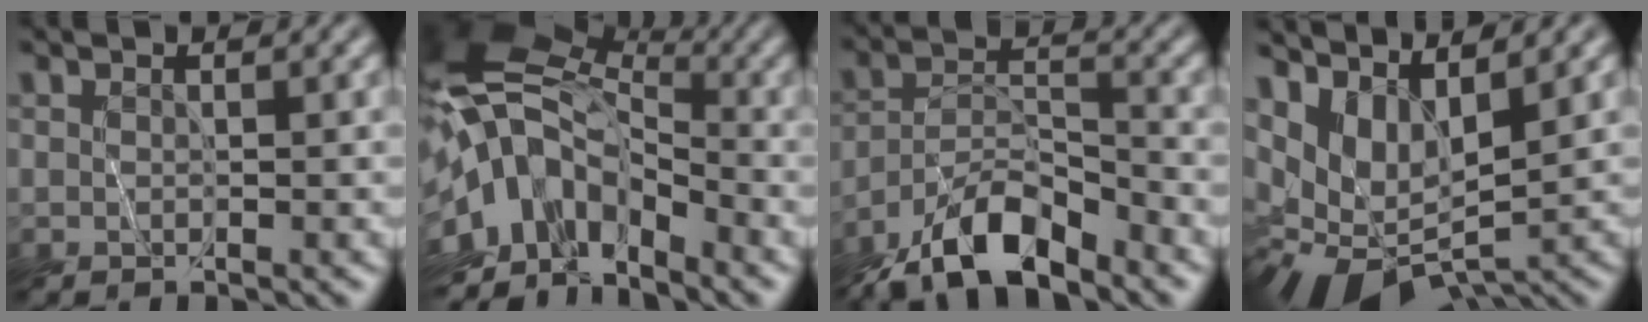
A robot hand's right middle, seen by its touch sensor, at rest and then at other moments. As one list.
[{"total": 11.7, "force": [-3.8, 7.4, 8.2], "torque": [-0.154, 0.001, -0.077]}, {"total": 8.9, "force": [-7.2, 2.8, 4.5], "torque": [-0.073, 0.004, -0.145]}, {"total": 7.5, "force": [0.3, 4.5, 6.0], "torque": [-0.117, -0.019, 0.015]}]